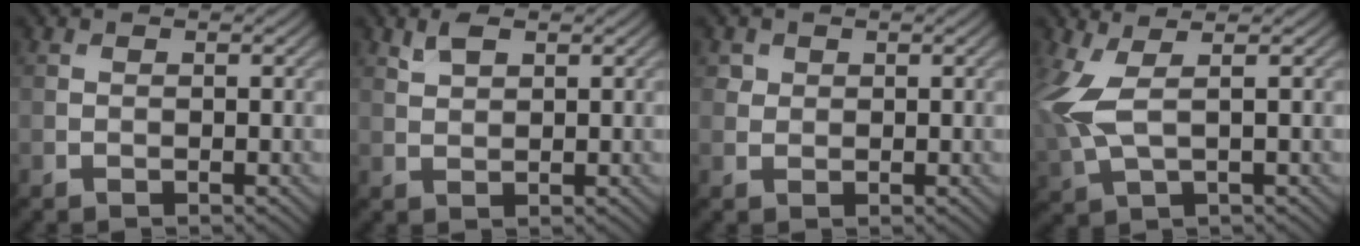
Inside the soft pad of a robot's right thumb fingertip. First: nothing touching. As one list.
[{"total": 2.3, "force": [1.4, 1.0, 1.4], "torque": [-0.033, 0.002, 0.030]}, {"total": 1.6, "force": [0.7, 1.4, 0.3], "torque": [-0.005, -0.008, 0.016]}, {"total": 6.5, "force": [1.2, 2.5, 5.9], "torque": [-0.158, 0.004, 0.022]}]